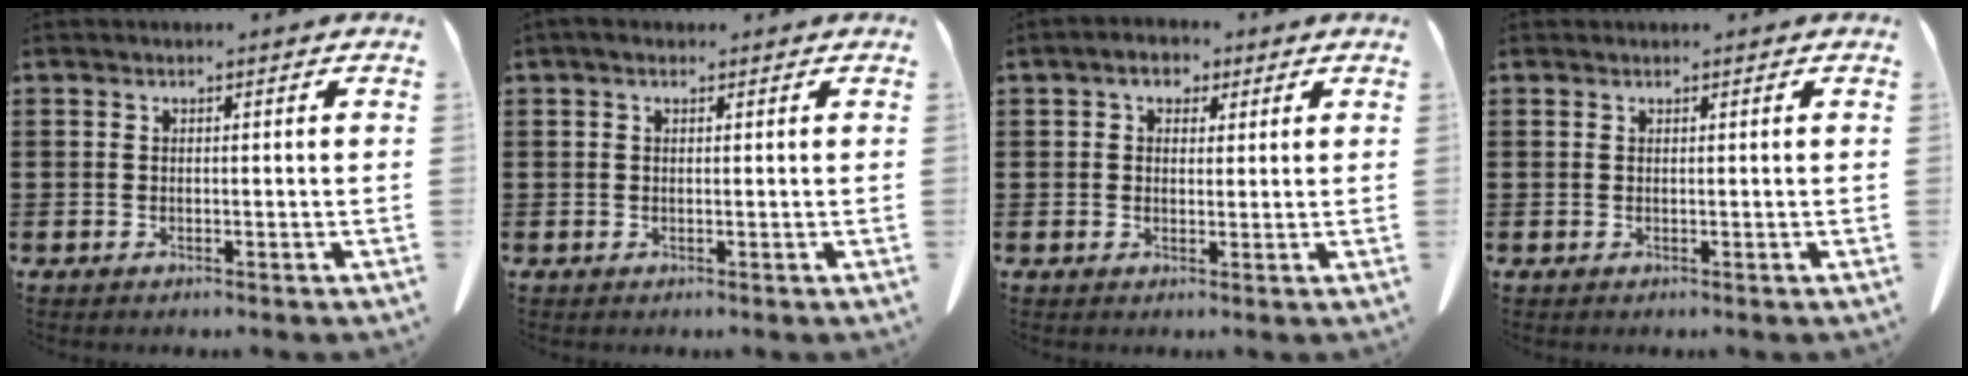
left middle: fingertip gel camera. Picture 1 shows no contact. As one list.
[{"total": 1.0, "force": [0.4, 0.5, 0.8], "torque": [-0.018, 0.005, 0.006]}, {"total": 3.1, "force": [1.9, 1.9, 1.4], "torque": [-0.039, 0.015, 0.032]}, {"total": 0.0}]